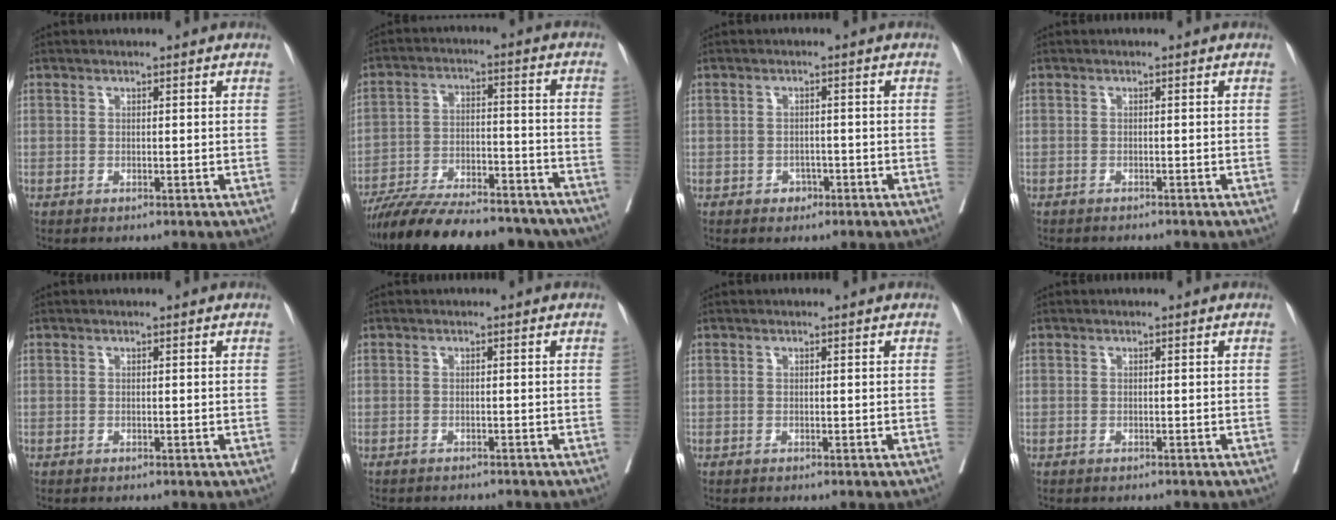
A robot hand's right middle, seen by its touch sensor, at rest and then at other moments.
{"total": 25.0, "force": [-21.7, 5.7, 11.0], "torque": [-0.166, -0.009, -0.319]}
{"total": 1.8, "force": [-1.0, 1.3, 0.6], "torque": [-0.007, 0.005, -0.013]}
{"total": 3.8, "force": [-3.5, 0.5, 1.3], "torque": [-0.018, -0.006, -0.046]}
{"total": 0.8, "force": [-0.8, 0.1, 0.2], "torque": [-0.007, -0.002, -0.014]}
{"total": 5.8, "force": [-5.4, 1.2, 1.5], "torque": [-0.014, -0.005, -0.070]}
{"total": 0.7, "force": [-0.6, 0.0, 0.2], "torque": [-0.004, -0.001, -0.013]}
{"total": 3.0, "force": [-2.8, 0.5, 0.8], "torque": [-0.007, -0.004, -0.036]}